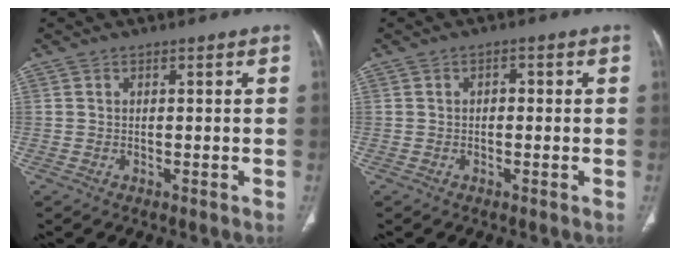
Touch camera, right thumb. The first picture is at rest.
{"total": 1.4, "force": [0.0, 0.9, 1.1], "torque": [-0.014, 0.009, -0.002]}